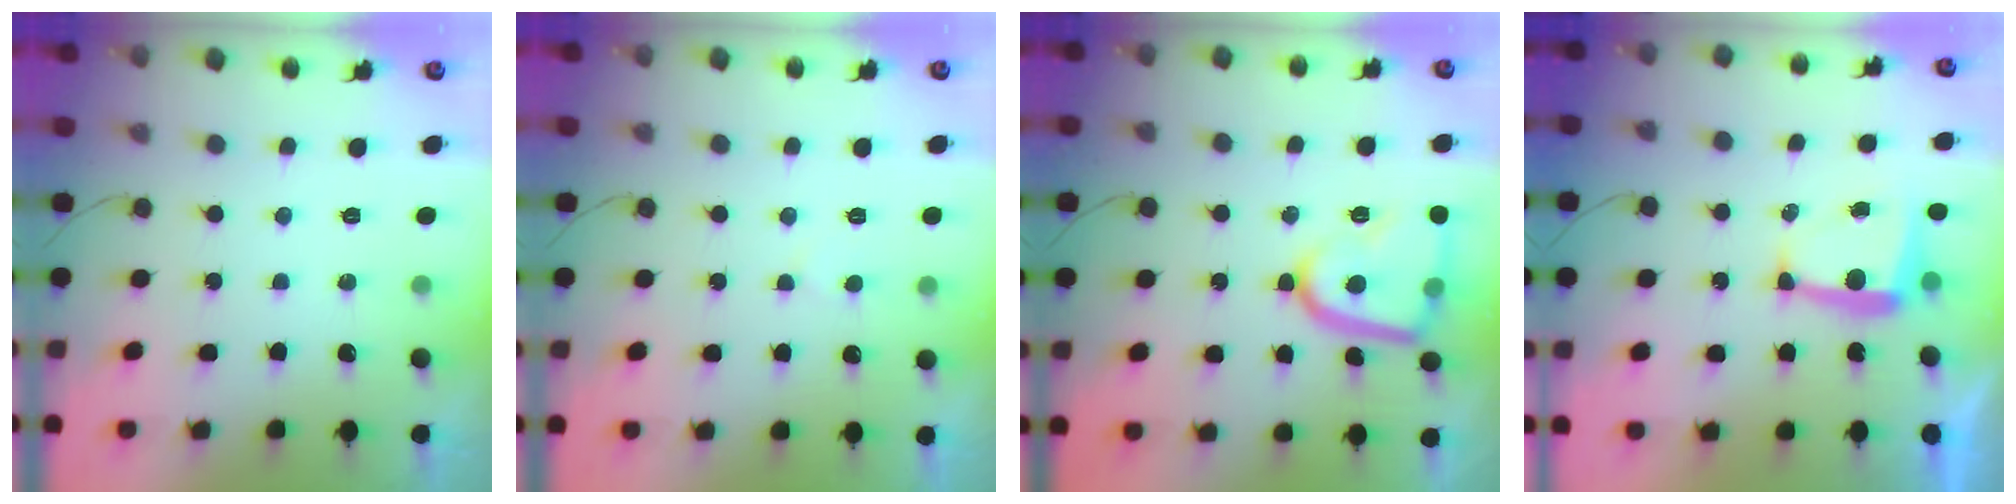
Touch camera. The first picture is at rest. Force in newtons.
{"total": 2.2, "press": 2.2, "slide": 0.2}
{"total": 14.2, "press": 14.2, "slide": 0.7}
{"total": 5.9, "press": 5.9, "slide": 0.2}